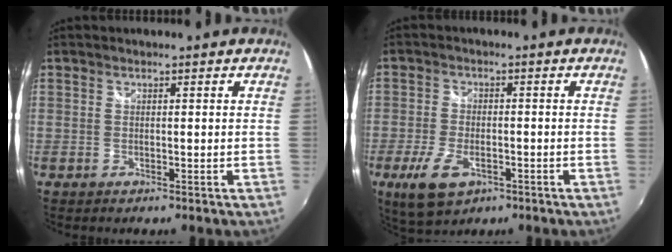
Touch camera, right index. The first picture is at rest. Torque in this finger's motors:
{"motor_torque": [0.65, -0.62, 0.39, 0.09]}